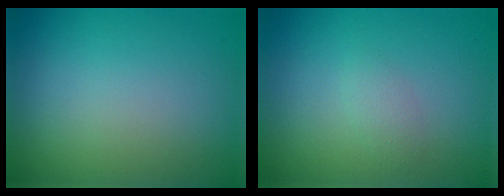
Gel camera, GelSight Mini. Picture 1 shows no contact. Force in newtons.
{"total": 1.1, "press": 1.1, "slide": 0.1}